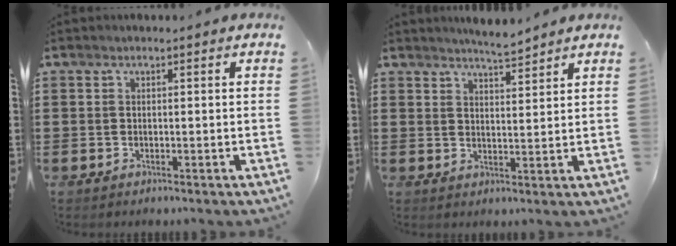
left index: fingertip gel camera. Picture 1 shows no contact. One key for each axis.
{"total": 3.9, "fx": 3.8, "fy": -0.1, "fz": 0.9, "tx": -0.027, "ty": -0.009, "tz": 0.069}